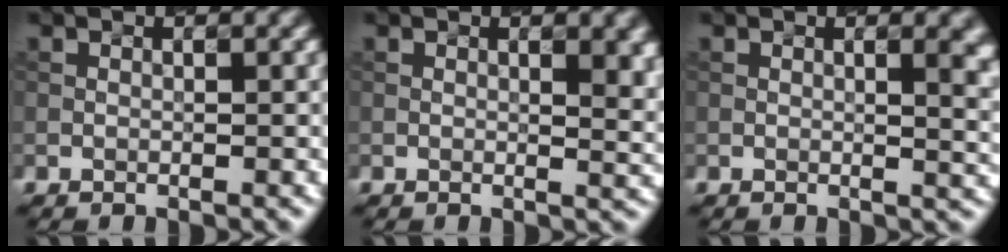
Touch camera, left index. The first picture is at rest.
{"total": 5.1, "force": [1.5, 2.2, 4.3], "torque": [-0.025, 0.006, 0.026]}
{"total": 5.5, "force": [1.4, 2.5, 4.7], "torque": [-0.021, 0.009, 0.022]}